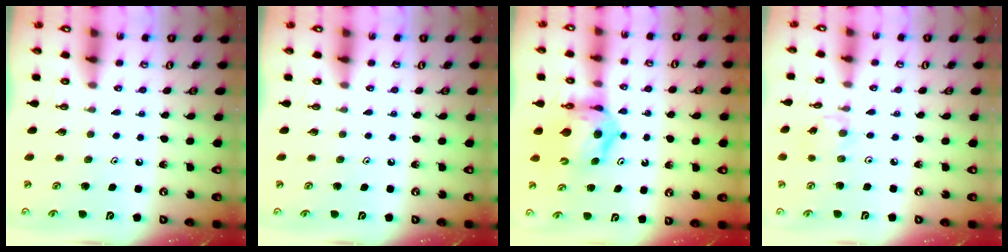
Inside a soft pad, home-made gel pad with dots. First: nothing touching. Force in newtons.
{"total": 0.0}
{"total": 9.7, "press": 9.7, "slide": 0.9}
{"total": 1.3, "press": 1.2, "slide": 0.3}